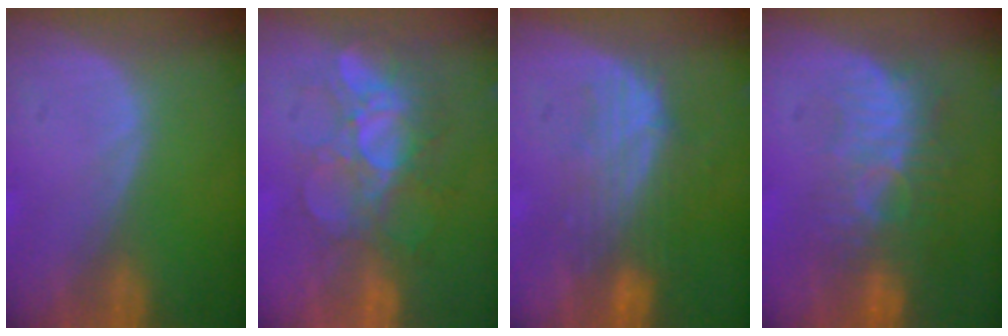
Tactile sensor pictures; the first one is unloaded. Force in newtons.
{"total": 9.7, "press": 8.5, "slide": 4.6}
{"total": 7.4, "press": 7.0, "slide": 2.2}
{"total": 9.0, "press": 8.2, "slide": 3.8}